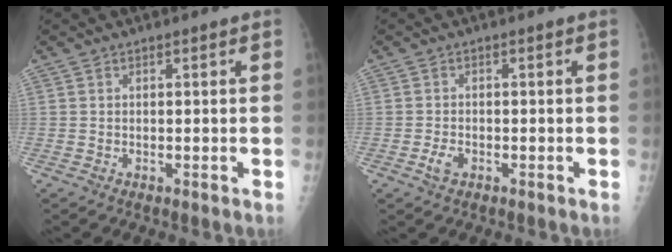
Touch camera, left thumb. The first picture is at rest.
{"total": 2.1, "force": [-1.0, 1.2, 1.3], "torque": [-0.029, 0.004, -0.017]}